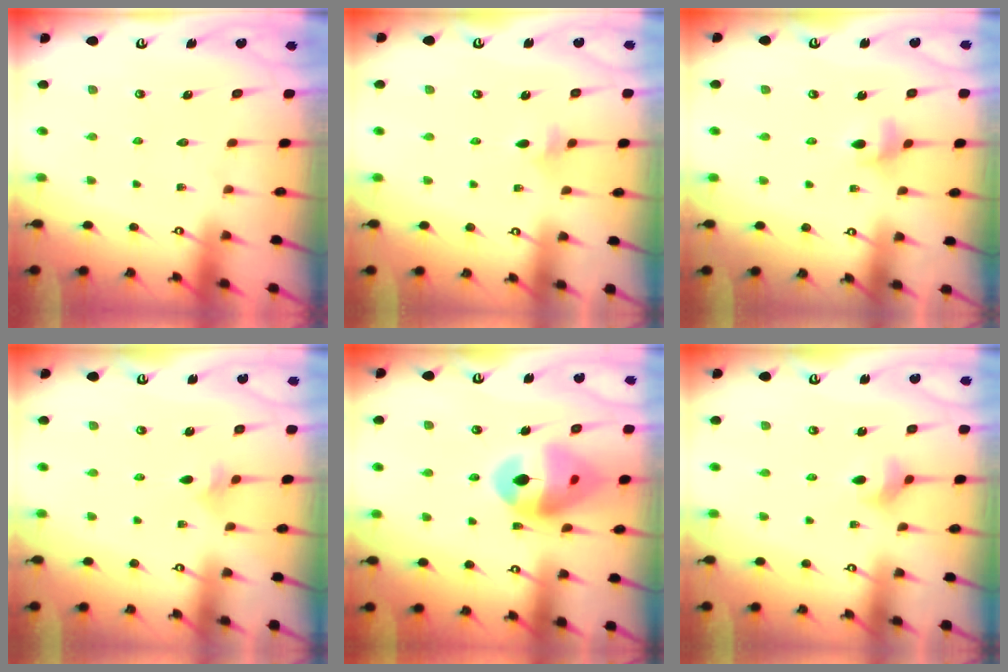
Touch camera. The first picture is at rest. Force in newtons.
{"total": 3.4, "press": 3.3, "slide": 0.8}
{"total": 5.0, "press": 5.0, "slide": 0.5}
{"total": 2.5, "press": 2.4, "slide": 0.6}
{"total": 15.4, "press": 15.2, "slide": 2.2}
{"total": 4.3, "press": 4.3, "slide": 0.5}